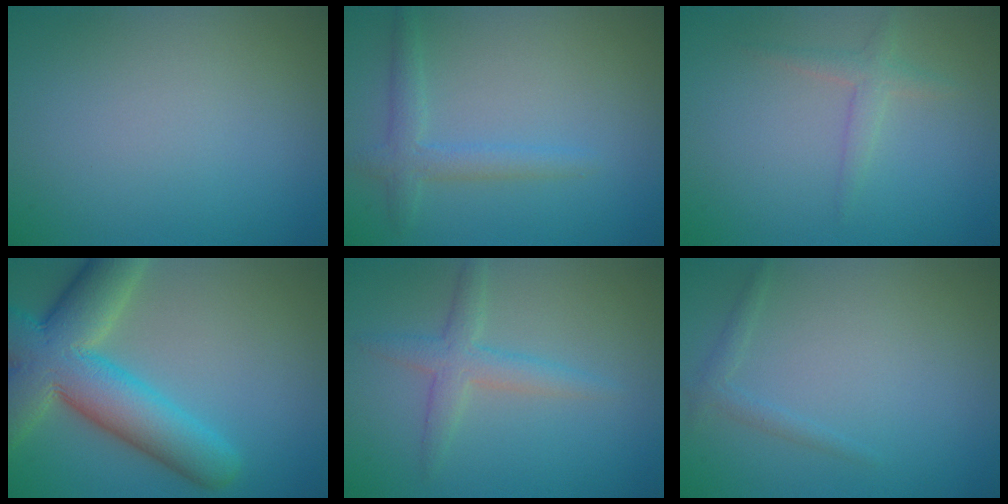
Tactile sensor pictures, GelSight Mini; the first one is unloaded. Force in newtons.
{"total": 2.4, "press": 2.4, "slide": 0.1}
{"total": 1.6, "press": 1.6, "slide": 0.0}
{"total": 10.9, "press": 10.9, "slide": 0.8}
{"total": 2.8, "press": 2.8, "slide": 0.1}
{"total": 1.2, "press": 1.2, "slide": 0.1}